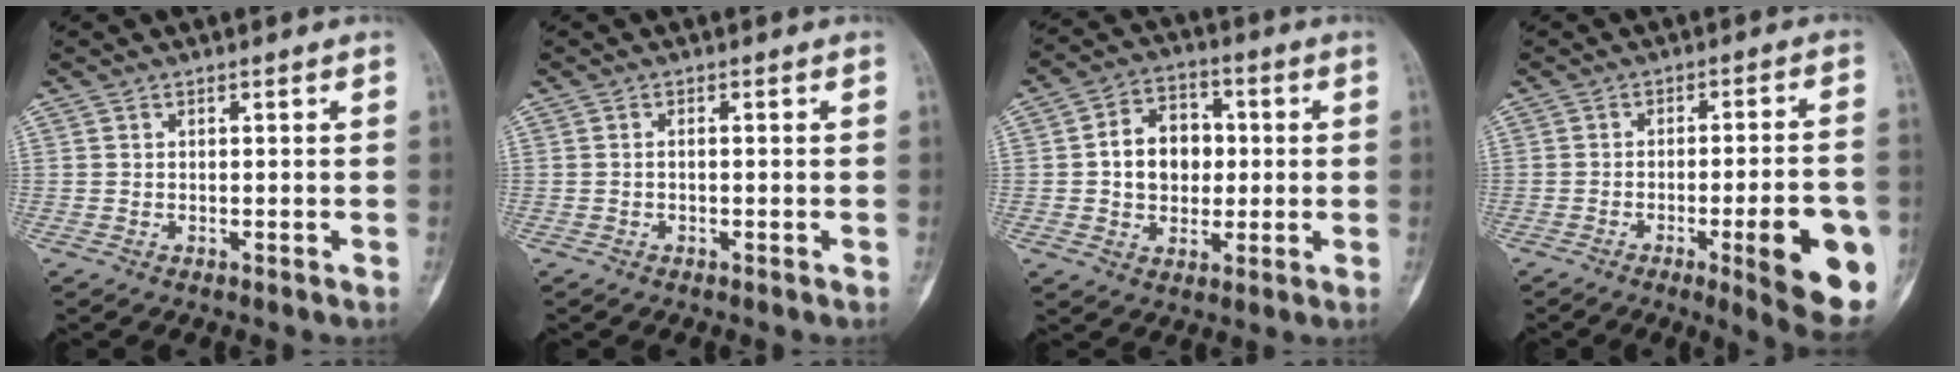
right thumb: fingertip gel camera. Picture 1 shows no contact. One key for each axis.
{"total": 0.6, "fx": -0.2, "fy": 0.3, "fz": 0.5, "tx": -0.007, "ty": 0.002, "tz": -0.004}
{"total": 10.6, "fx": 0.5, "fy": 8.2, "fz": 6.7, "tx": -0.072, "ty": 0.016, "tz": 0.005}
{"total": 15.3, "fx": -5.1, "fy": 3.0, "fz": 14.0, "tx": -0.158, "ty": 0.008, "tz": -0.061}